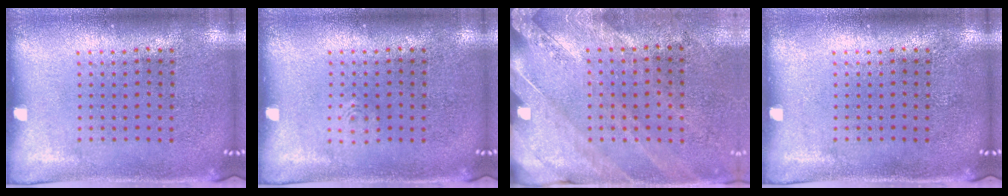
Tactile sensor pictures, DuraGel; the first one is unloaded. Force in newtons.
{"total": 0.6, "press": 0.6, "slide": 0.2}
{"total": 2.4, "press": 2.0, "slide": 1.3}
{"total": 0.0}